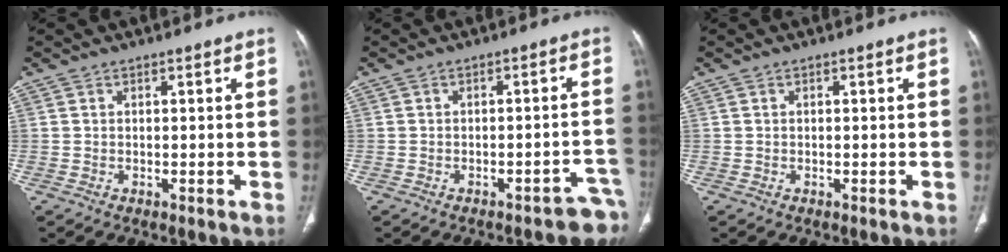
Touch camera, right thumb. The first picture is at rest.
{"total": 6.9, "force": [-5.4, 2.6, 3.4], "torque": [-0.017, 0.043, -0.062]}
{"total": 0.0}